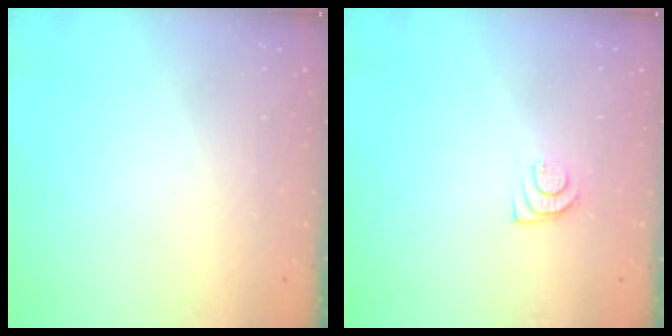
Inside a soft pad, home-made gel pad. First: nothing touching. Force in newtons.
{"total": 7.9, "press": 7.8, "slide": 0.7}